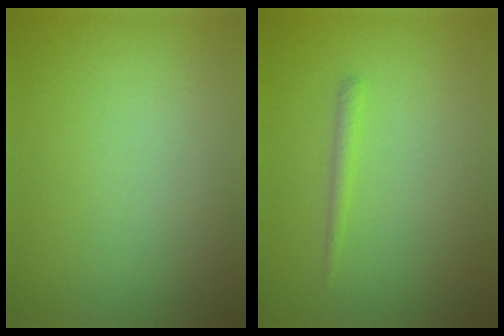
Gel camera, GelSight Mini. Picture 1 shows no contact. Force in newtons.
{"total": 0.9, "press": 0.9, "slide": 0.1}